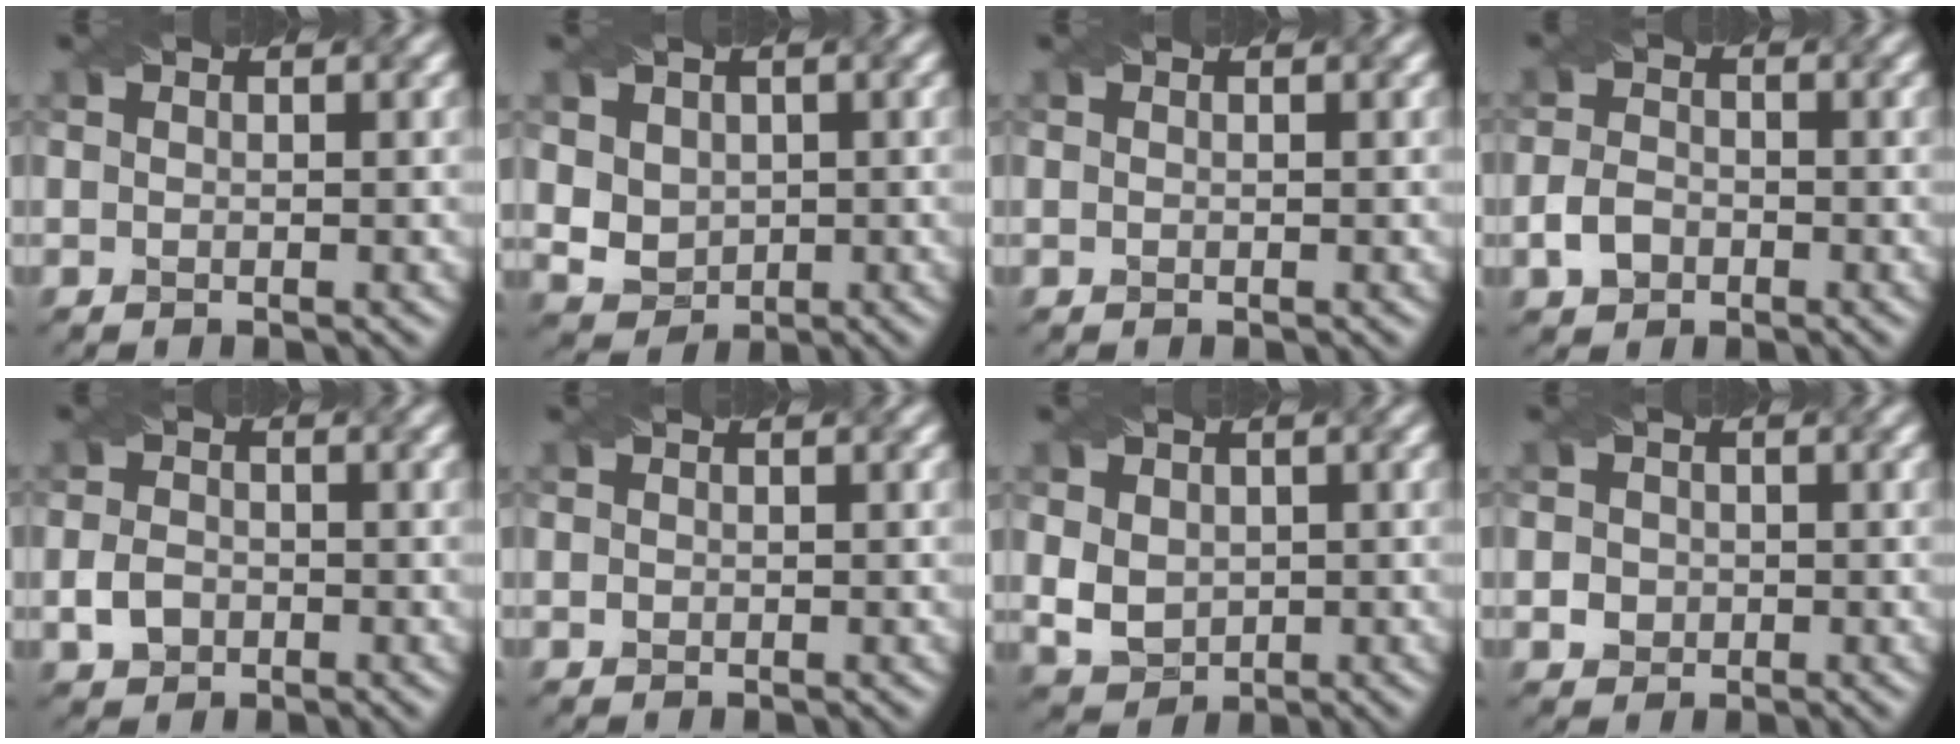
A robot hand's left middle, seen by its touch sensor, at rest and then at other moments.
{"total": 4.6, "force": [1.5, 3.9, 1.9], "torque": [-0.053, 0.007, 0.037]}
{"total": 0.0}
{"total": 2.5, "force": [-1.1, 1.9, 1.2], "torque": [-0.023, 0.000, -0.025]}
{"total": 2.3, "force": [-0.8, 1.9, 1.1], "torque": [-0.022, -0.002, -0.018]}
{"total": 0.5, "force": [0.0, 0.5, 0.1], "torque": [0.000, -0.002, -0.001]}
{"total": 3.9, "force": [0.6, 3.3, 1.9], "torque": [-0.047, 0.001, 0.016]}
{"total": 1.9, "force": [-0.1, 1.9, 0.5], "torque": [0.004, 0.001, -0.002]}